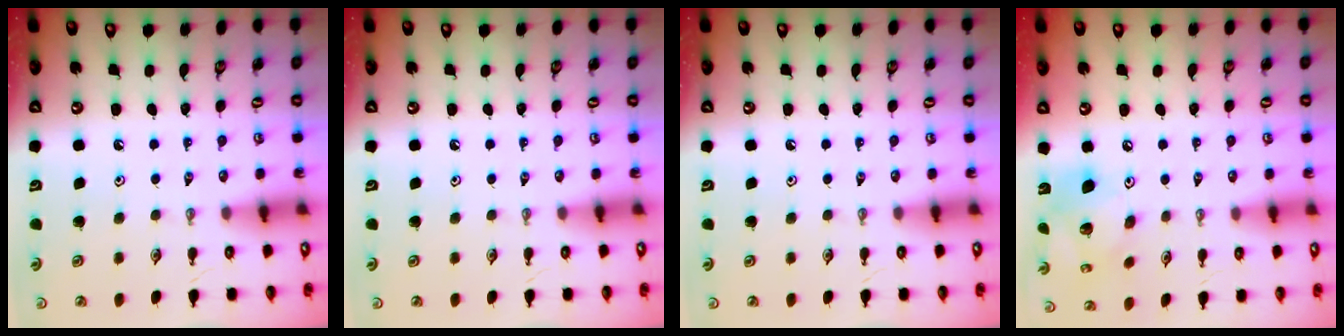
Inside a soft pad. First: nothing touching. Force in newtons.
{"total": 0.0}
{"total": 0.0}
{"total": 15.4, "press": 15.2, "slide": 1.8}